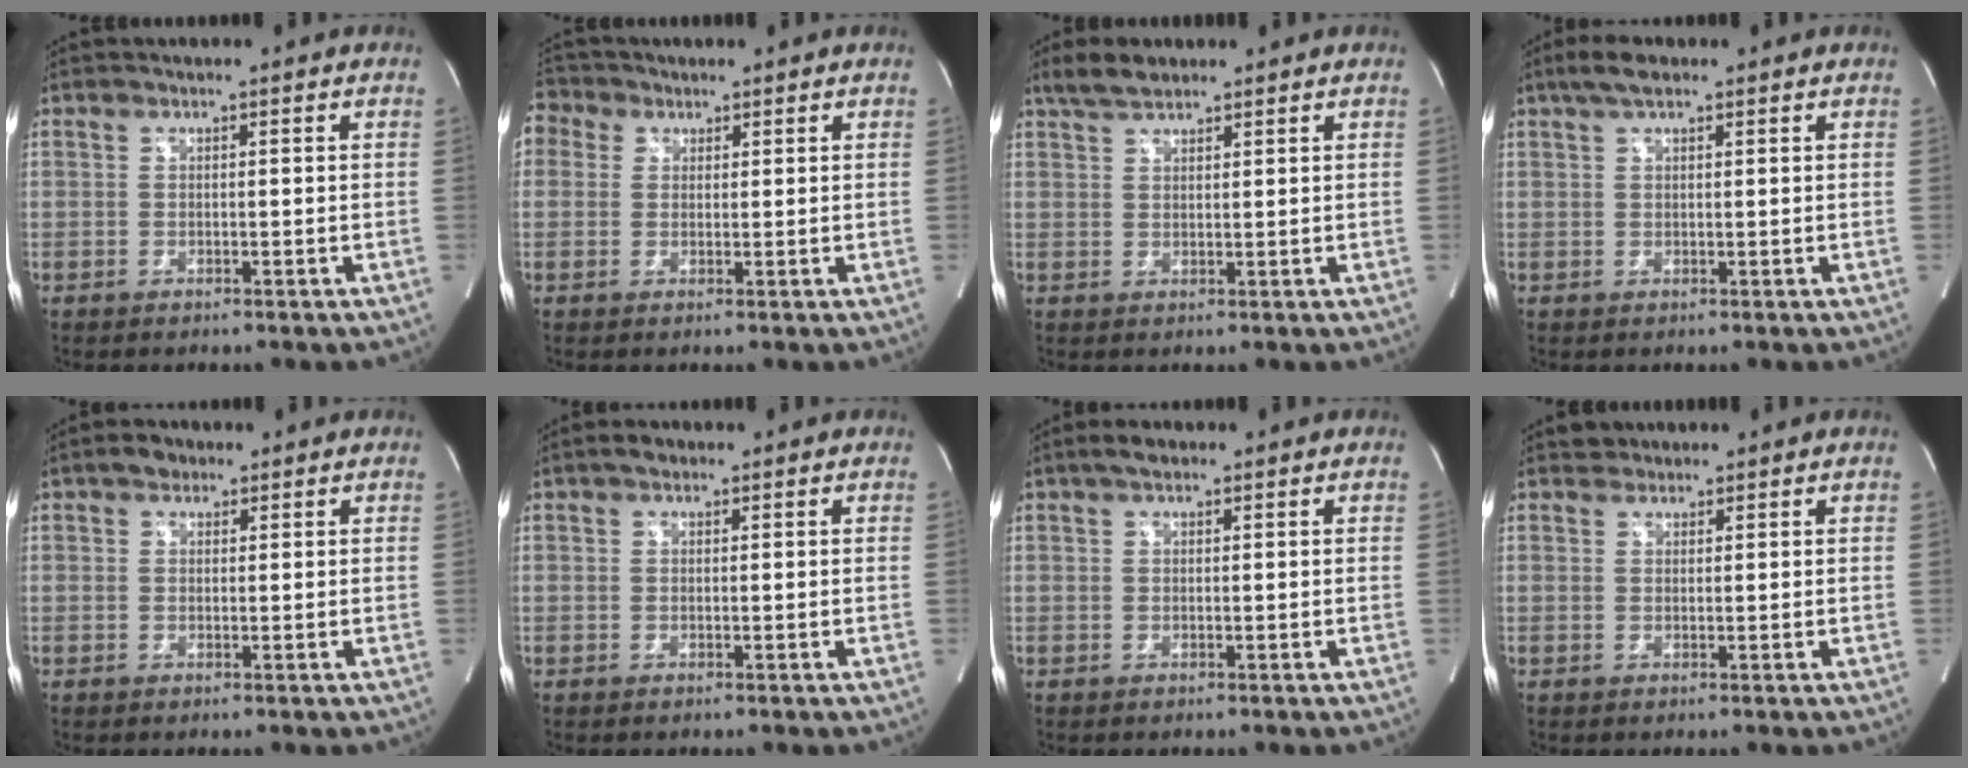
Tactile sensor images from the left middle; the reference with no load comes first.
{"total": 4.1, "force": [2.0, 3.5, 0.6], "torque": [-0.014, 0.024, 0.038]}
{"total": 3.9, "force": [3.2, 1.4, 1.8], "torque": [-0.045, 0.013, 0.062]}
{"total": 3.7, "force": [2.5, 1.2, 2.4], "torque": [-0.053, 0.018, 0.047]}
{"total": 2.3, "force": [1.4, 1.6, 0.9], "torque": [-0.016, 0.012, 0.020]}
{"total": 1.5, "force": [0.9, 0.9, 0.7], "torque": [-0.015, 0.010, 0.013]}
{"total": 2.2, "force": [1.4, 1.0, 1.3], "torque": [-0.026, 0.016, 0.024]}
{"total": 1.4, "force": [1.2, 0.8, -0.2], "torque": [0.006, 0.007, 0.015]}